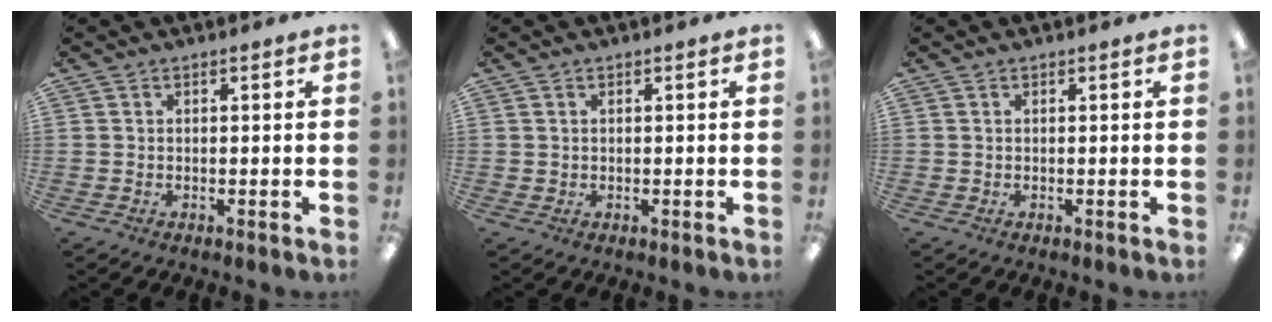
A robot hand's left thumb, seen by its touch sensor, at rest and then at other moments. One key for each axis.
{"total": 0.6, "fx": 0.3, "fy": 0.5, "fz": 0.0, "tx": 0.000, "ty": 0.003, "tz": 0.005}
{"total": 0.0}